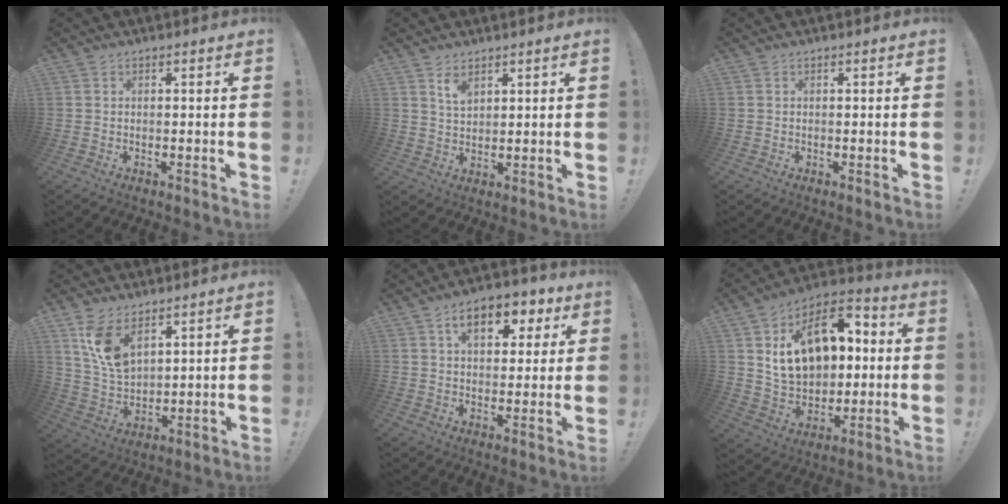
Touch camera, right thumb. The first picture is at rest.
{"total": 4.5, "force": [3.1, 2.2, 2.4], "torque": [-0.029, -0.023, 0.053]}
{"total": 0.0}
{"total": 11.1, "force": [6.7, 5.9, 6.6], "torque": [-0.125, -0.032, 0.129]}
{"total": 10.7, "force": [4.8, 6.5, 7.0], "torque": [-0.095, -0.014, 0.083]}
{"total": 19.7, "force": [5.1, 13.2, 13.7], "torque": [-0.206, -0.007, 0.099]}